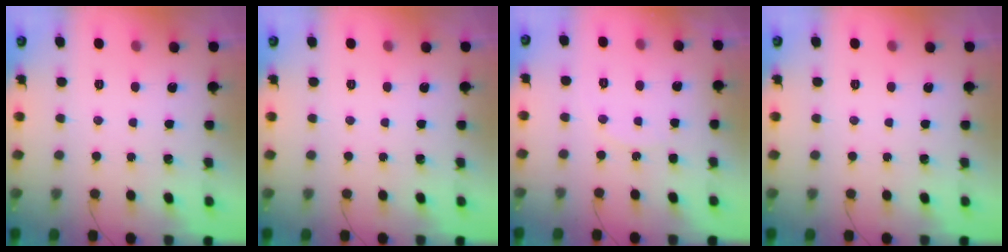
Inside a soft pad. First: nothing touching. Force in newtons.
{"total": 0.0}
{"total": 6.5, "press": 6.5, "slide": 0.6}
{"total": 0.0}